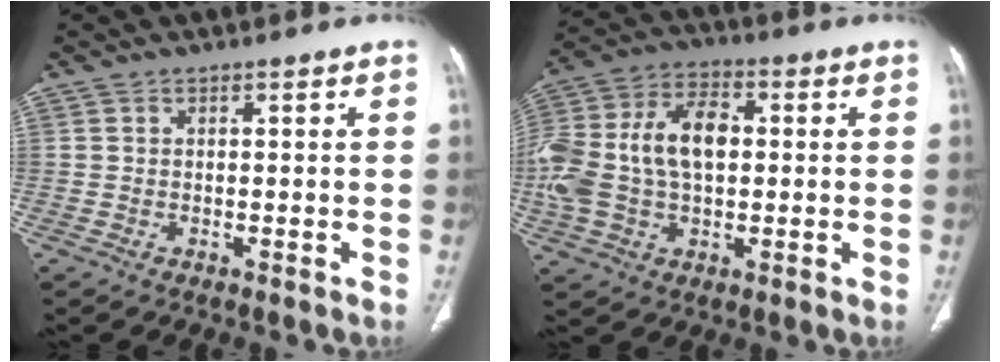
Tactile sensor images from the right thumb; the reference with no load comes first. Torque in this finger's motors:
{"motor_torque": [2.47, 2.39, 1.57, -0.16, 0.26]}